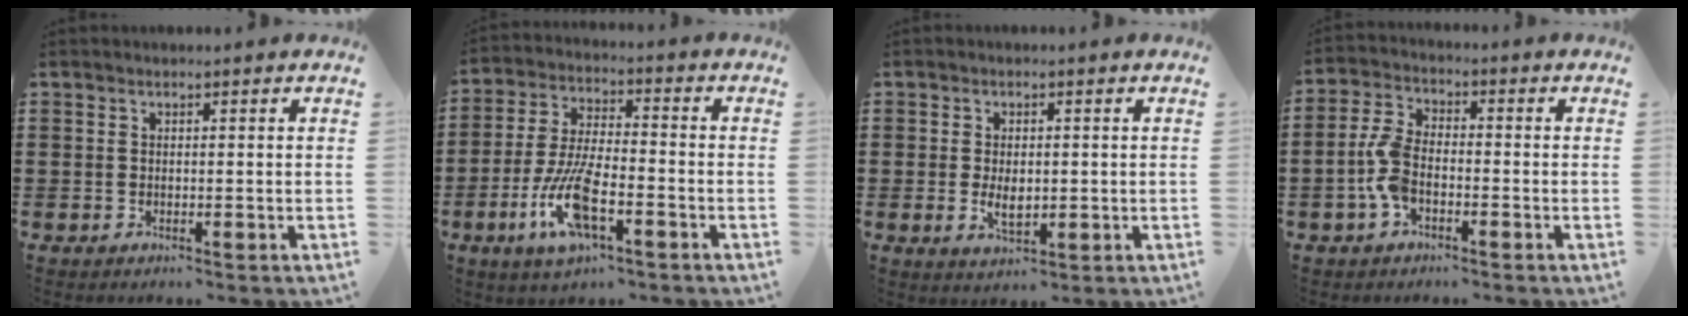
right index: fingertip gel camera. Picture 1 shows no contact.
{"total": 10.7, "force": [-4.5, 3.3, 9.1], "torque": [-0.213, -0.013, -0.086]}
{"total": 3.4, "force": [-0.2, 1.8, 2.9], "torque": [-0.047, 0.001, -0.005]}
{"total": 6.0, "force": [-1.8, 3.2, 4.7], "torque": [-0.125, -0.003, -0.044]}